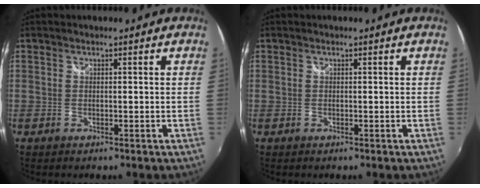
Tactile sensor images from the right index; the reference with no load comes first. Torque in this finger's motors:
{"motor_torque": [-0.20, 0.17, -0.01, 0.00]}